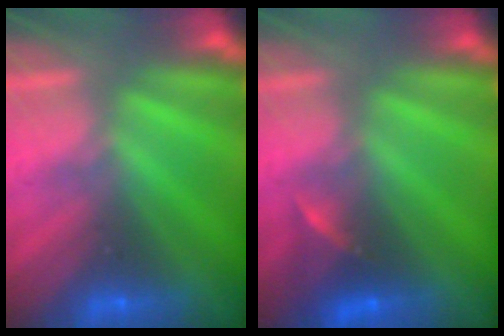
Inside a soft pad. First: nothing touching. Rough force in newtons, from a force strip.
{"total": 2.2}